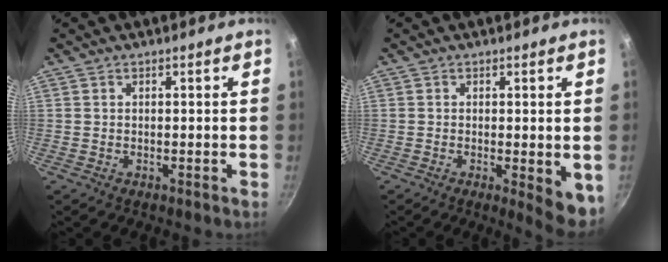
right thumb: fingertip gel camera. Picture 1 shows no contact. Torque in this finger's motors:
{"motor_torque": [-0.19, 0.47, 0.03, -0.07, 0.04]}